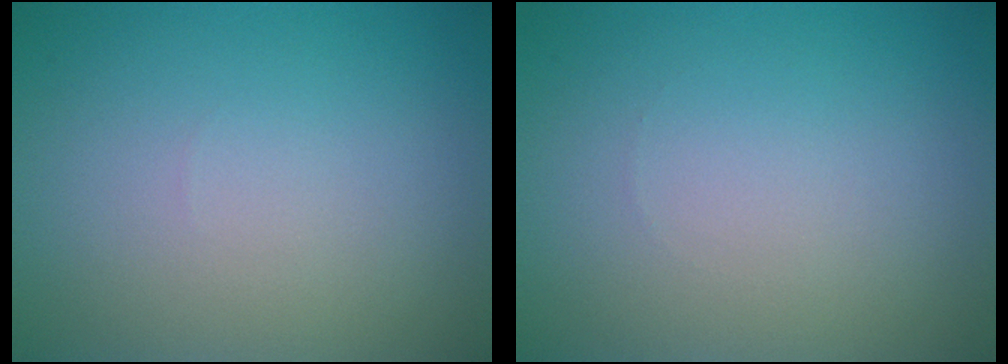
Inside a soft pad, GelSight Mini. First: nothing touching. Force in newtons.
{"total": 0.0}